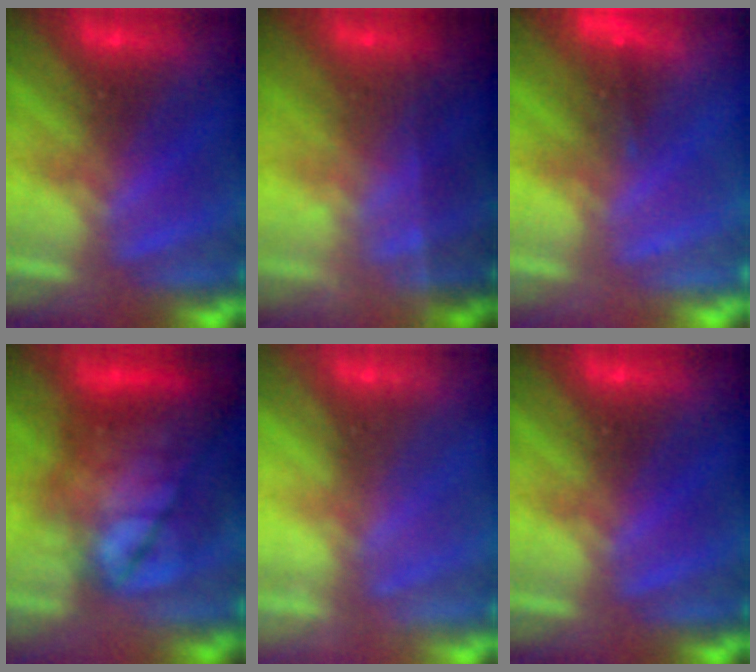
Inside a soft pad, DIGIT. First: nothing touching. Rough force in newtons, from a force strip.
{"total": 1.7}
{"total": 4.6}
{"total": 9.1}
{"total": 2.2}
{"total": 0.0}